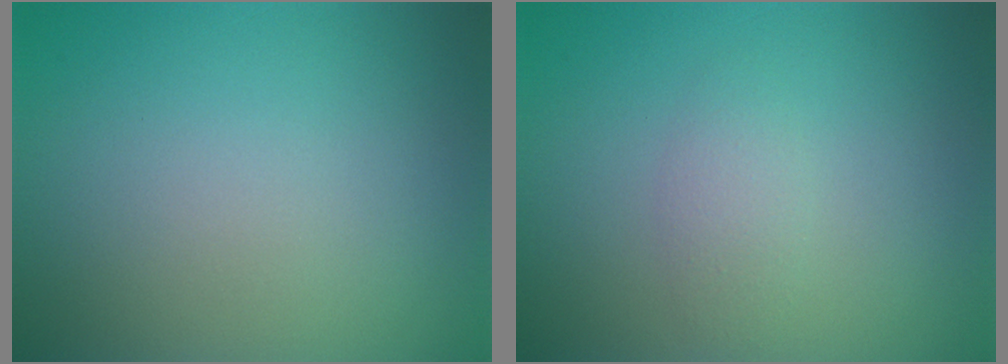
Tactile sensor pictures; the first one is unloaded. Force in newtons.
{"total": 1.5, "press": 1.5, "slide": 0.0}